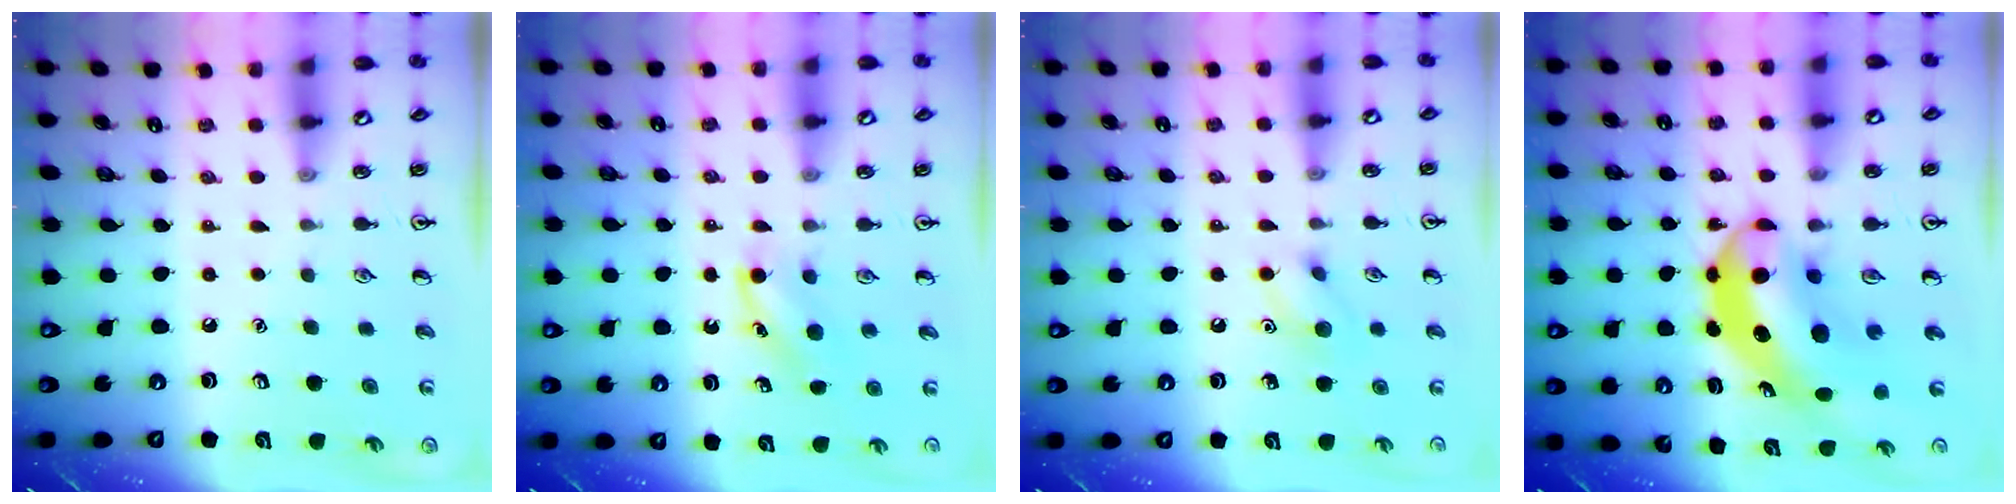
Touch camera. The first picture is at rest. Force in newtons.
{"total": 4.6, "press": 4.4, "slide": 1.3}
{"total": 7.5, "press": 7.4, "slide": 0.6}
{"total": 9.5, "press": 9.2, "slide": 2.6}